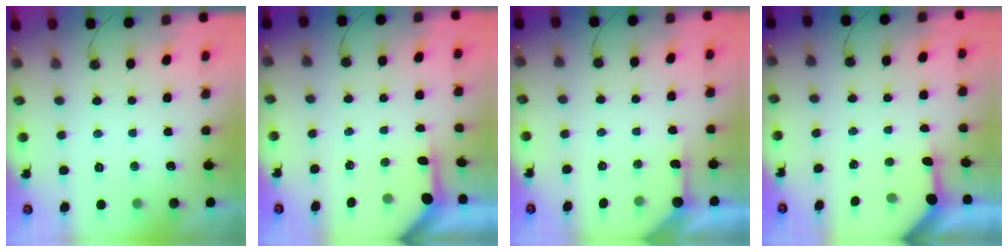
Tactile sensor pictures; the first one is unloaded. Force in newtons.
{"total": 3.3, "press": 3.3, "slide": 0.4}
{"total": 3.1, "press": 3.1, "slide": 0.4}
{"total": 3.4, "press": 3.4, "slide": 0.4}